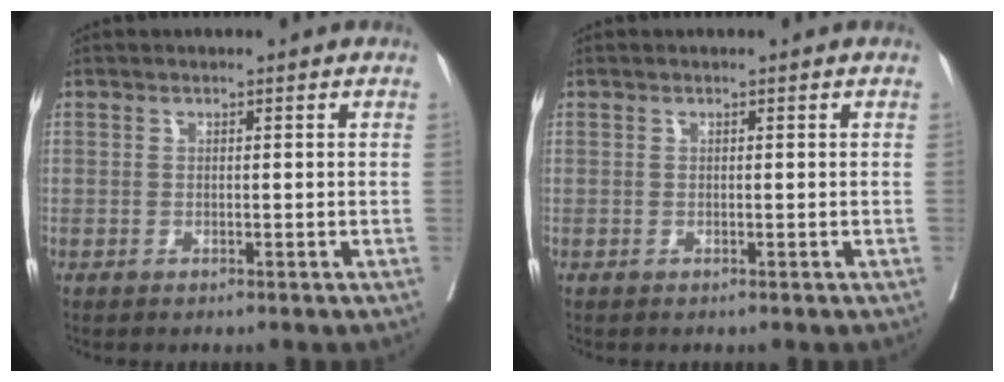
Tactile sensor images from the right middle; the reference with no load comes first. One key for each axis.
{"total": 0.0}